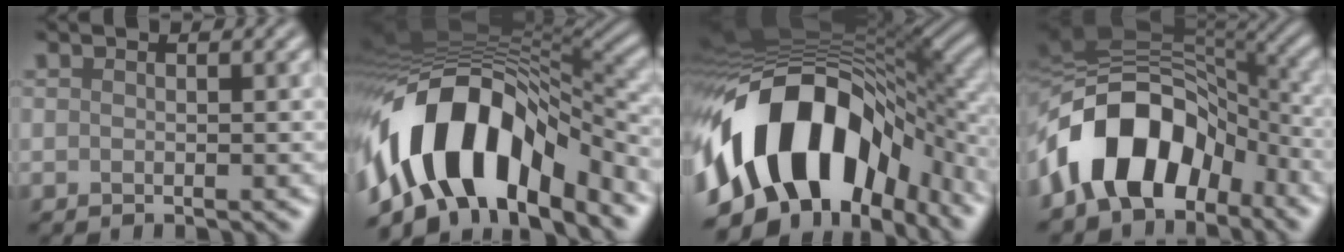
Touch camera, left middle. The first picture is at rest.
{"total": 13.6, "force": [-5.9, 7.1, 10.0], "torque": [-0.169, 0.009, -0.109]}
{"total": 14.9, "force": [-5.2, 8.9, 10.9], "torque": [-0.179, 0.009, -0.094]}
{"total": 12.3, "force": [-4.8, 7.7, 8.3], "torque": [-0.137, 0.023, -0.094]}